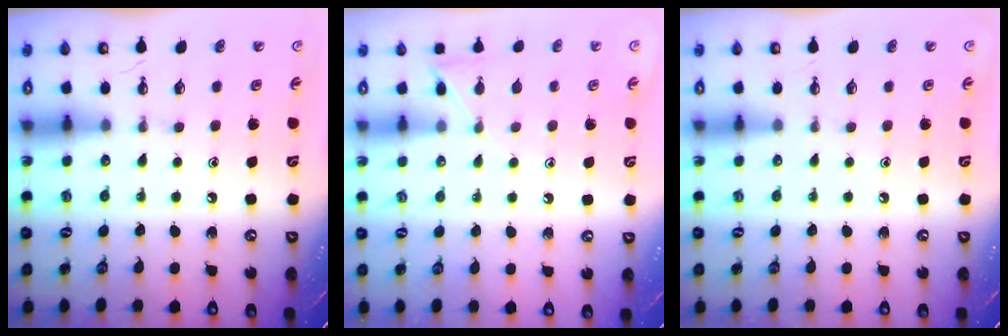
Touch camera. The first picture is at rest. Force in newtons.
{"total": 6.7, "press": 6.7, "slide": 0.6}
{"total": 0.0}